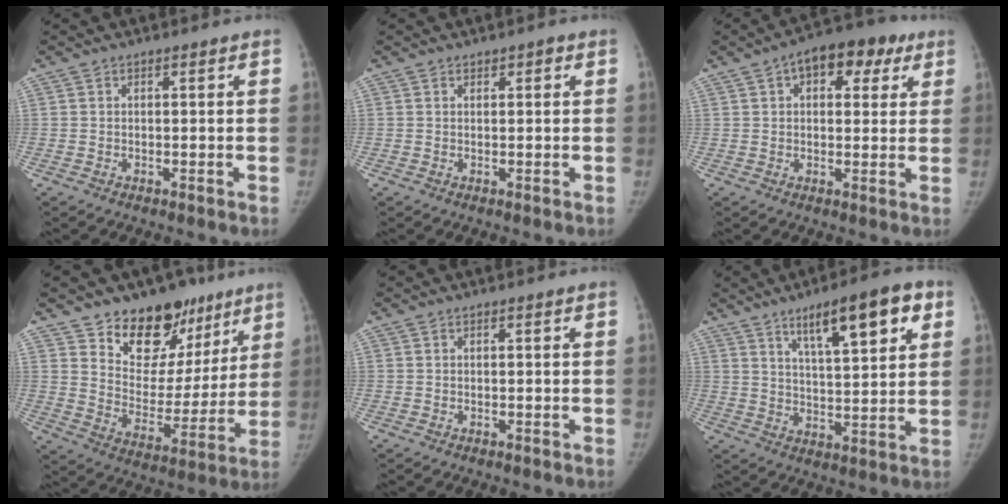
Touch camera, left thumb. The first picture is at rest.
{"total": 1.1, "force": [0.6, 0.6, 0.7], "torque": [-0.003, -0.001, 0.006]}
{"total": 11.6, "force": [5.2, 6.7, 7.9], "torque": [-0.070, 0.009, 0.067]}
{"total": 18.1, "force": [12.2, 11.3, 7.2], "torque": [-0.041, -0.071, 0.196]}
{"total": 0.0}
{"total": 13.9, "force": [7.2, 3.9, 11.2], "torque": [-0.145, -0.024, 0.111]}